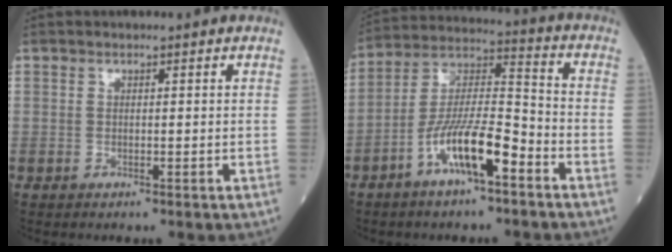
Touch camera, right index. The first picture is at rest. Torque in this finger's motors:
{"motor_torque": [1.51, -0.63, 0.84, 0.21]}